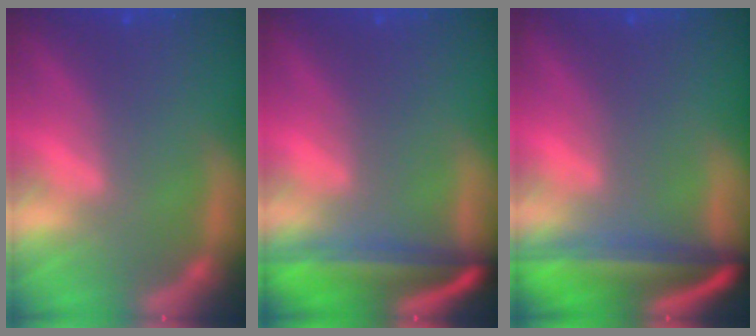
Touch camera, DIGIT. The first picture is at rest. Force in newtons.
{"total": 9.0}
{"total": 10.0}